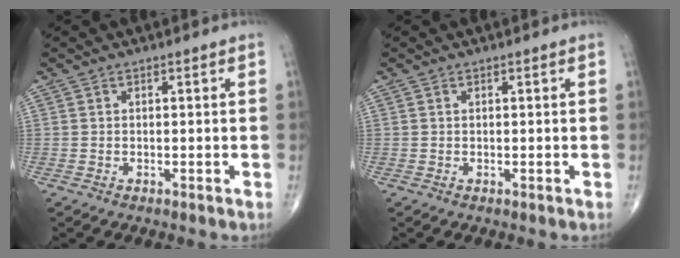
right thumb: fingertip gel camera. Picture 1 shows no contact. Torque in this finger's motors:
{"motor_torque": [-0.42, -0.08, 0.13, 0.37, 0.03]}